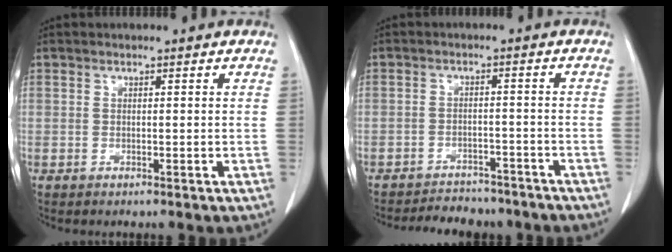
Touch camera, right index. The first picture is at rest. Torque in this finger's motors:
{"motor_torque": [0.21, -0.21, -0.09, -0.14]}